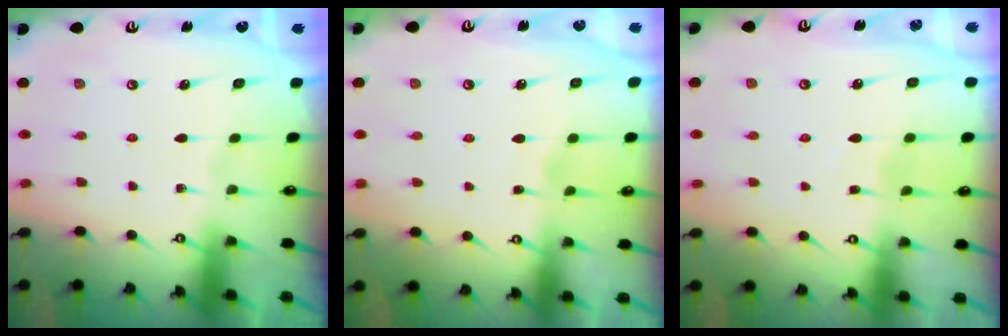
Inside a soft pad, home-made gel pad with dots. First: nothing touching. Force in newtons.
{"total": 2.3, "press": 2.3, "slide": 0.3}
{"total": 5.2, "press": 5.1, "slide": 0.6}